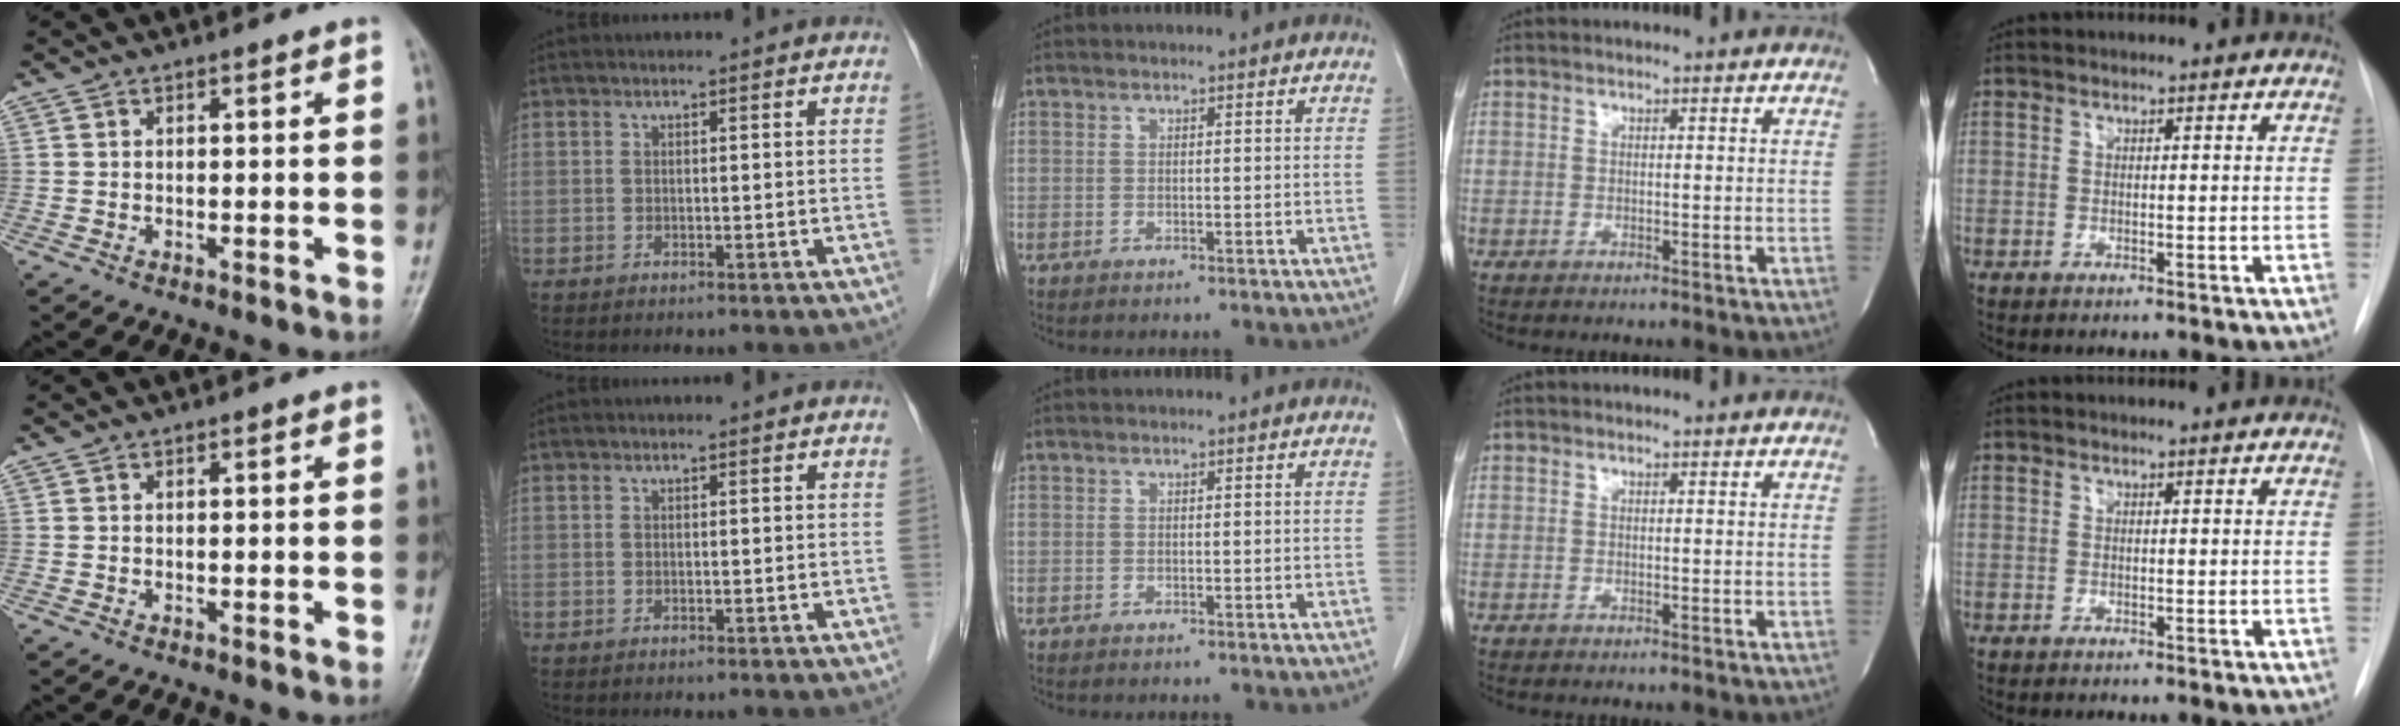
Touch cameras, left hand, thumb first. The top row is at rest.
{}